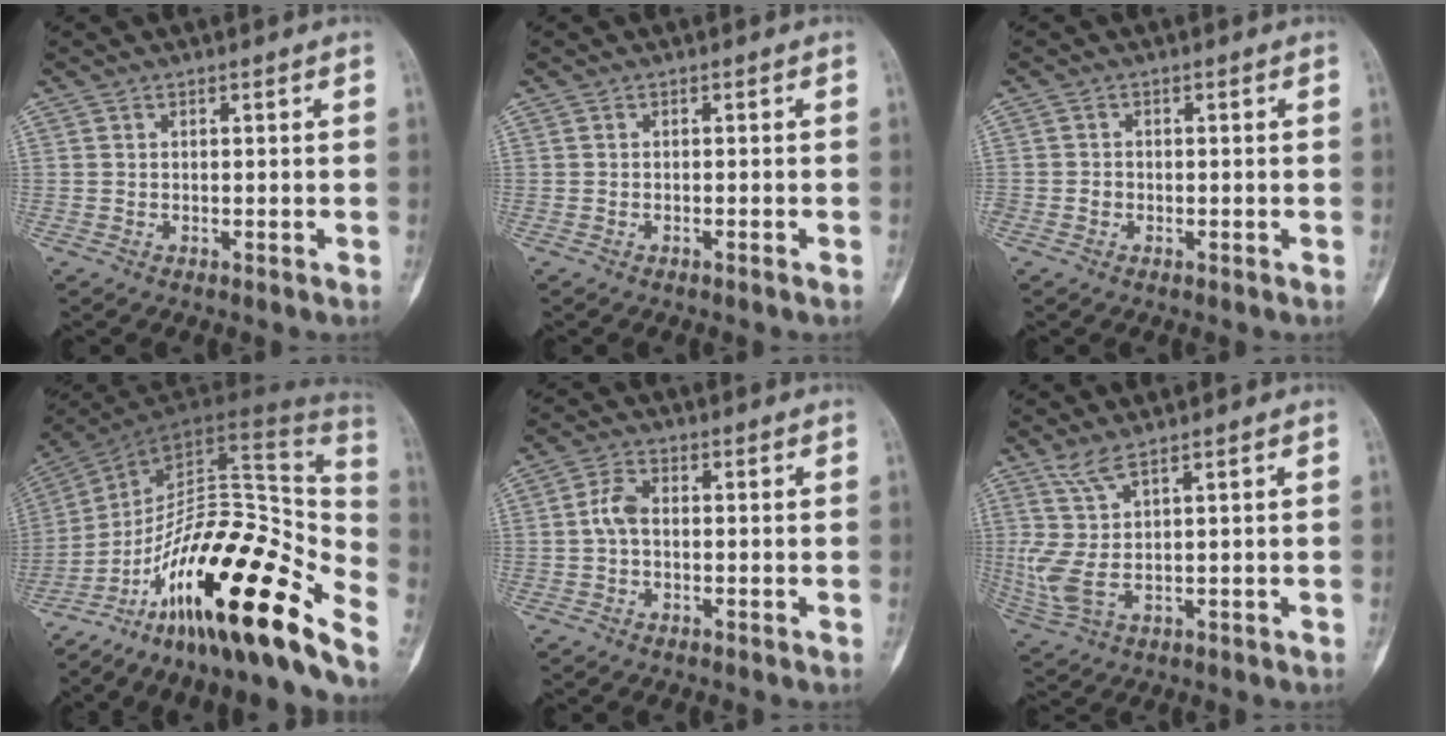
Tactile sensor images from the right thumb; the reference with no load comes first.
{"total": 0.6, "force": [-0.4, -0.1, 0.4], "torque": [-0.014, 0.002, -0.004]}
{"total": 1.7, "force": [-0.6, 1.4, 0.8], "torque": [-0.007, 0.006, -0.012]}
{"total": 30.4, "force": [-18.4, 8.5, 22.7], "torque": [-0.283, 0.104, -0.291]}
{"total": 3.7, "force": [-0.3, 2.1, 3.0], "torque": [-0.064, 0.011, -0.014]}
{"total": 6.6, "force": [2.5, 1.6, 5.9], "torque": [-0.162, -0.011, 0.064]}